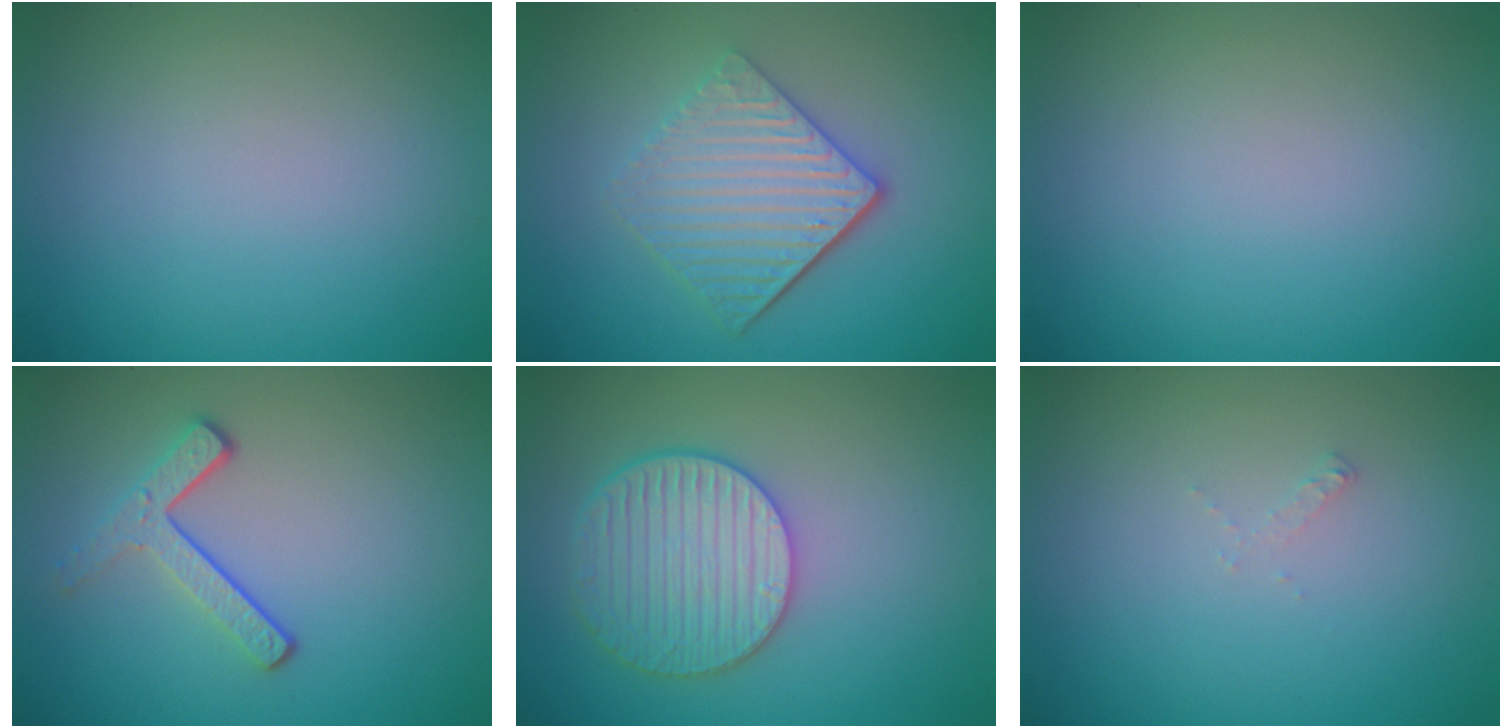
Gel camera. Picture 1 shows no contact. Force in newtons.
{"total": 5.0, "press": 3.7, "slide": 3.4}
{"total": 0.0}
{"total": 3.0, "press": 2.2, "slide": 2.0}
{"total": 4.9, "press": 4.4, "slide": 2.1}
{"total": 0.5, "press": 0.5, "slide": 0.1}